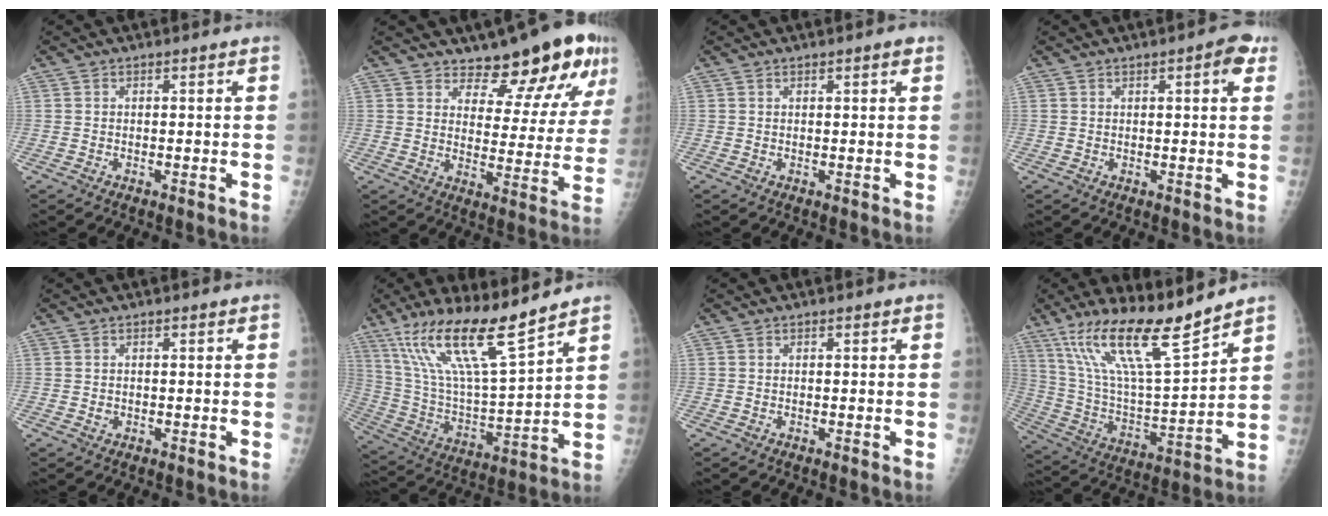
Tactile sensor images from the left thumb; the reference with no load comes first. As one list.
[{"total": 14.2, "force": [10.9, 5.0, 7.7], "torque": [-0.056, -0.085, 0.144]}, {"total": 1.2, "force": [0.7, 0.2, 0.9], "torque": [-0.013, -0.001, 0.009]}, {"total": 4.1, "force": [1.8, 1.3, 3.4], "torque": [-0.035, -0.002, 0.017]}, {"total": 0.8, "force": [0.0, 0.7, 0.3], "torque": [-0.003, 0.001, 0.002]}, {"total": 18.8, "force": [13.1, 2.7, 13.1], "torque": [-0.236, -0.065, 0.252]}, {"total": 0.0}, {"total": 18.9, "force": [13.8, 2.9, 12.6], "torque": [-0.214, -0.069, 0.261]}]